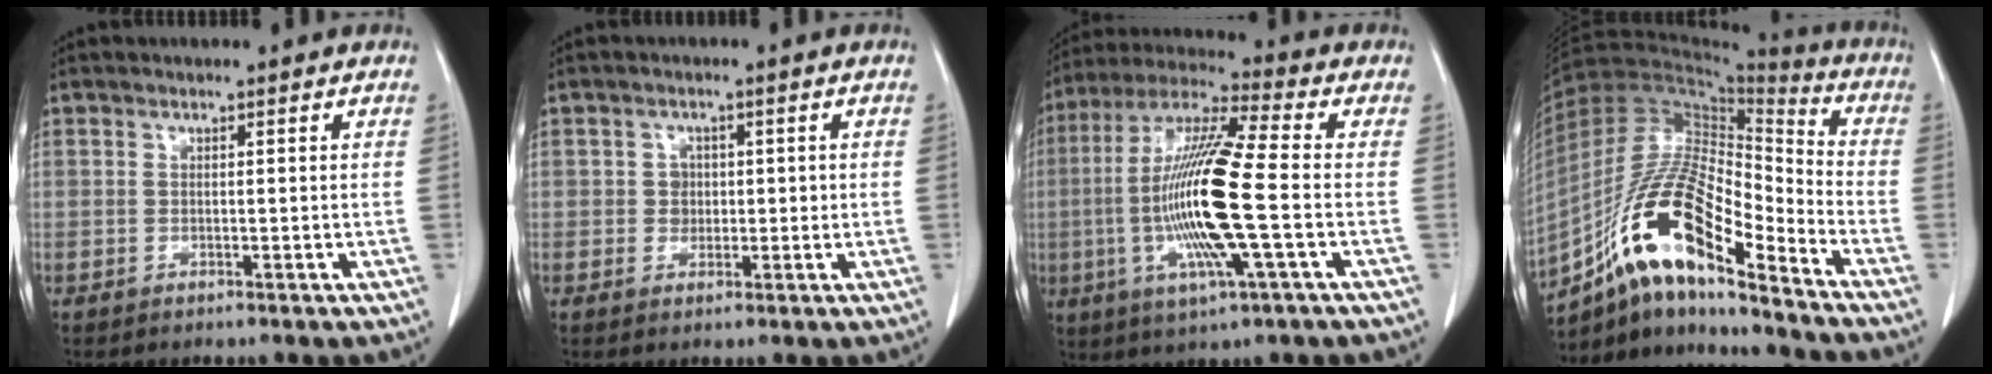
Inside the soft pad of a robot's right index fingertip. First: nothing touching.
{"total": 2.5, "force": [0.2, 2.3, 0.9], "torque": [-0.007, 0.006, 0.003]}
{"total": 17.6, "force": [-2.7, 1.0, 17.3], "torque": [-0.355, -0.008, -0.058]}
{"total": 17.6, "force": [-10.8, 4.0, 13.3], "torque": [-0.252, 0.022, -0.187]}